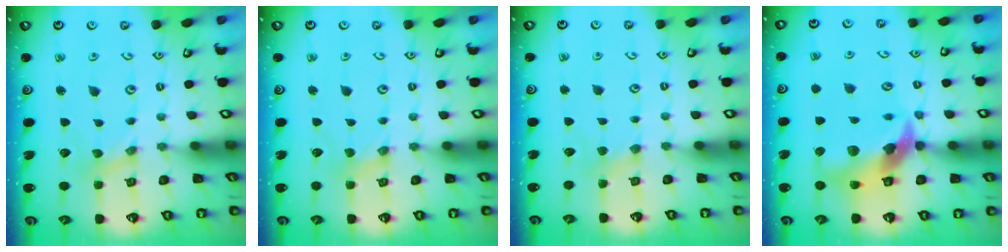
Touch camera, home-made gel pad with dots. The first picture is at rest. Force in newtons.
{"total": 1.3, "press": 1.2, "slide": 0.3}
{"total": 2.2, "press": 2.2, "slide": 0.4}
{"total": 14.9, "press": 14.7, "slide": 2.2}